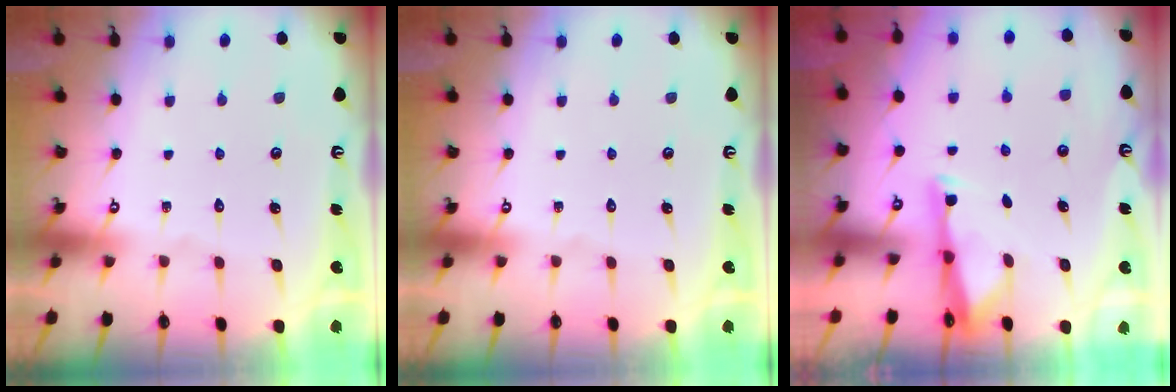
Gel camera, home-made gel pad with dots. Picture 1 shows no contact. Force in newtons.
{"total": 0.0}
{"total": 3.1, "press": 3.1, "slide": 0.4}